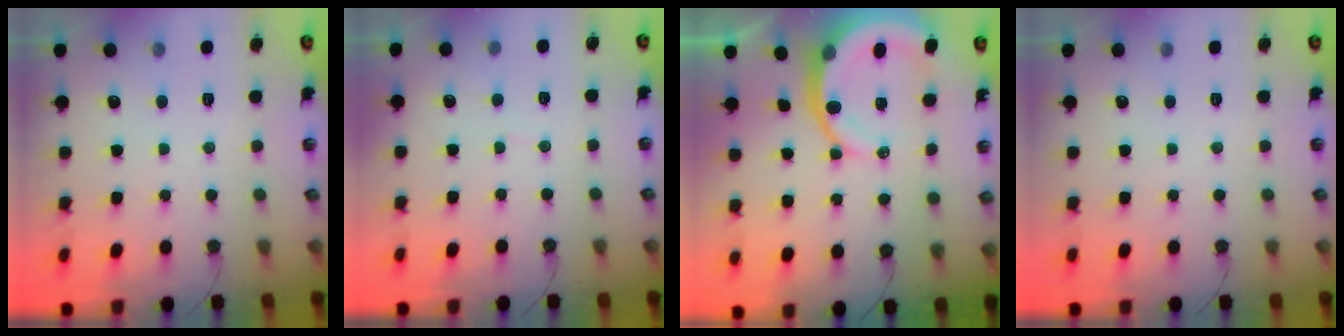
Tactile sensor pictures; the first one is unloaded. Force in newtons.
{"total": 2.6, "press": 2.6, "slide": 0.3}
{"total": 12.0, "press": 11.9, "slide": 1.4}
{"total": 0.0}